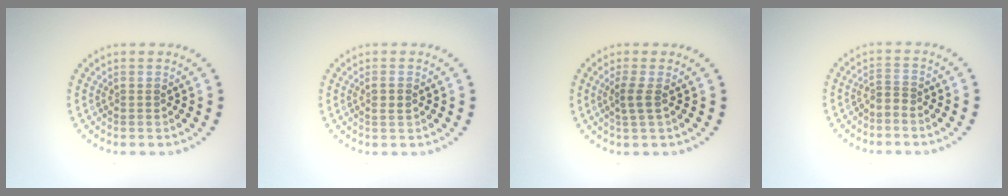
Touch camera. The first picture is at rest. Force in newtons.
{"total": 1.1, "press": 1.0, "slide": 0.5}
{"total": 1.6, "press": 1.2, "slide": 1.0}
{"total": 1.2, "press": 0.5, "slide": 1.0}